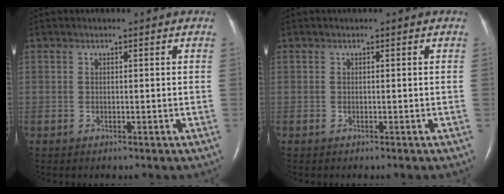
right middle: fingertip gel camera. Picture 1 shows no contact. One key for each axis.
{"total": 0.0}